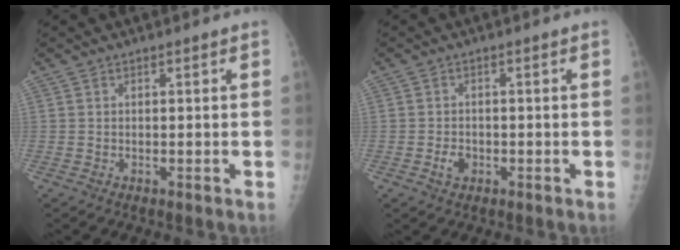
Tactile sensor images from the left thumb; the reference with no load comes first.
{"total": 2.4, "force": [-1.0, 1.8, 1.3], "torque": [-0.018, 0.005, -0.015]}